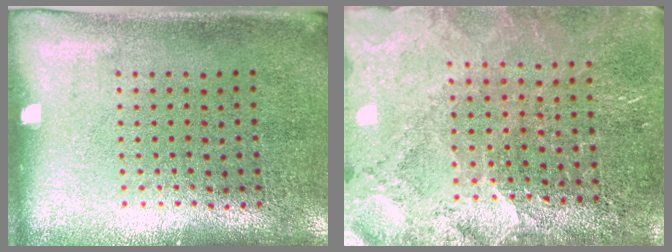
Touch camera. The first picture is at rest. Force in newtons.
{"total": 3.4, "press": 3.0, "slide": 1.5}